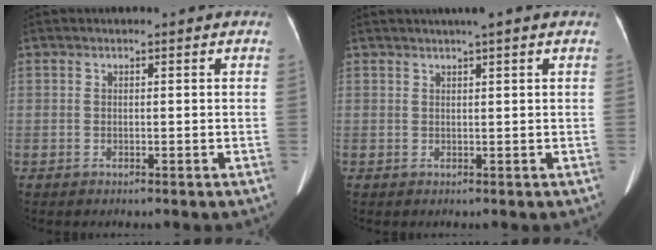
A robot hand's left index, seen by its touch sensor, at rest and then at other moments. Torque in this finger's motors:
{"motor_torque": [0.20, 0.13, -0.22, -0.06]}